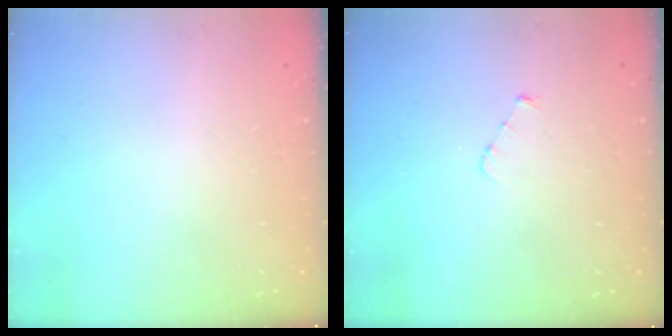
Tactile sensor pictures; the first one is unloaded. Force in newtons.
{"total": 2.5, "press": 2.5, "slide": 0.2}